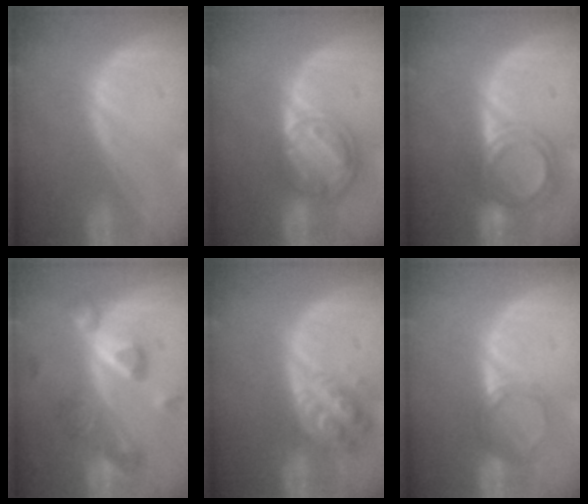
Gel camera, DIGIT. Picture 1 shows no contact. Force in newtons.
{"total": 8.4, "press": 7.0, "slide": 4.6}
{"total": 5.9, "press": 5.6, "slide": 1.6}
{"total": 9.4, "press": 8.1, "slide": 4.7}
{"total": 6.0, "press": 5.5, "slide": 2.3}
{"total": 3.7, "press": 3.4, "slide": 1.6}